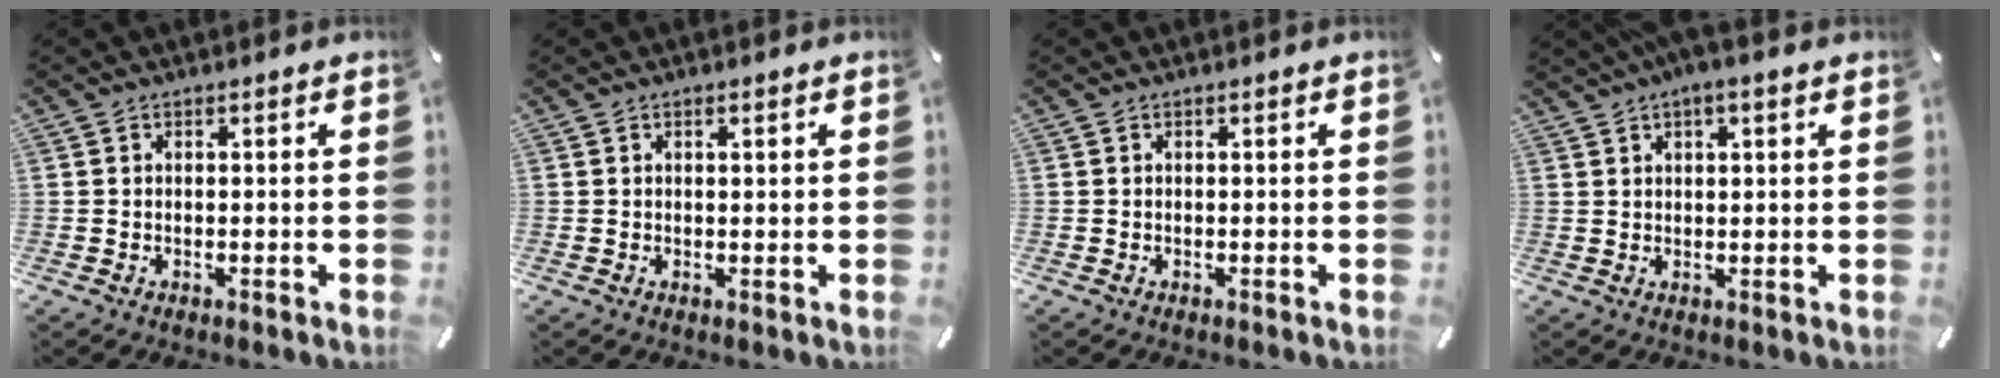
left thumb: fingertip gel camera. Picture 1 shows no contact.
{"total": 0.9, "force": [0.4, 0.2, 0.7], "torque": [-0.014, 0.001, 0.007]}
{"total": 0.0}
{"total": 3.2, "force": [1.9, 0.7, 2.4], "torque": [-0.050, 0.002, 0.034]}